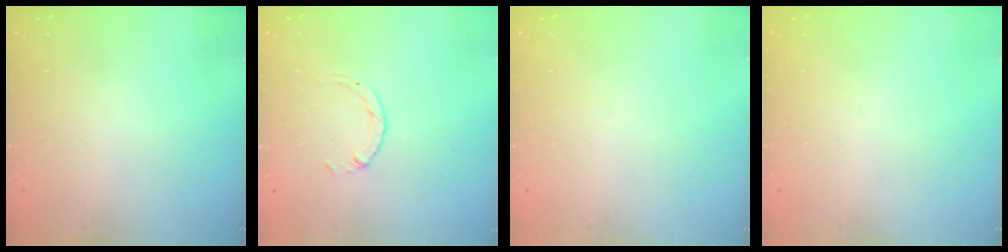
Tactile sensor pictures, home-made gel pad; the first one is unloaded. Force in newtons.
{"total": 1.1, "press": 1.1, "slide": 0.2}
{"total": 0.0}
{"total": 0.0}